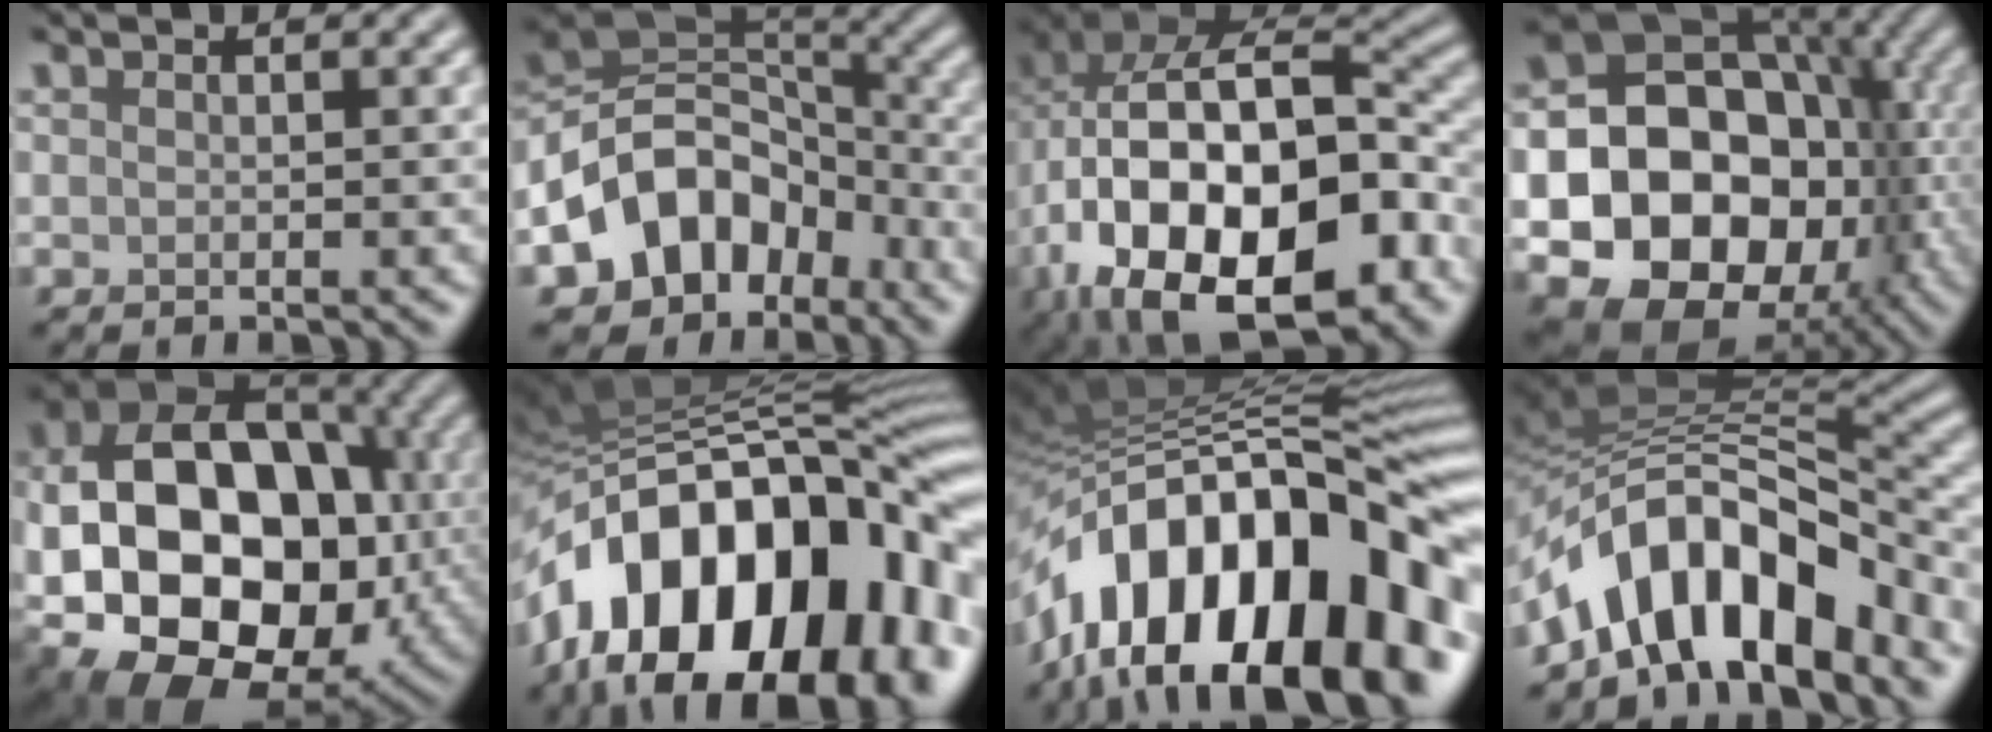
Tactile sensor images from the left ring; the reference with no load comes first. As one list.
[{"total": 9.9, "force": [-4.9, 7.1, 5.0], "torque": [-0.073, 0.015, -0.102]}, {"total": 19.7, "force": [-5.5, 11.9, 14.7], "torque": [-0.261, -0.029, -0.063]}, {"total": 20.0, "force": [-5.2, 16.3, 10.3], "torque": [-0.141, -0.025, -0.099]}, {"total": 19.8, "force": [-2.4, 14.5, 13.3], "torque": [-0.223, -0.014, -0.028]}, {"total": 17.4, "force": [-5.6, 10.2, 13.0], "torque": [-0.199, 0.025, -0.094]}, {"total": 18.4, "force": [-7.1, 8.8, 14.5], "torque": [-0.212, 0.031, -0.130]}, {"total": 11.4, "force": [-6.5, 5.1, 7.8], "torque": [-0.107, 0.011, -0.117]}]